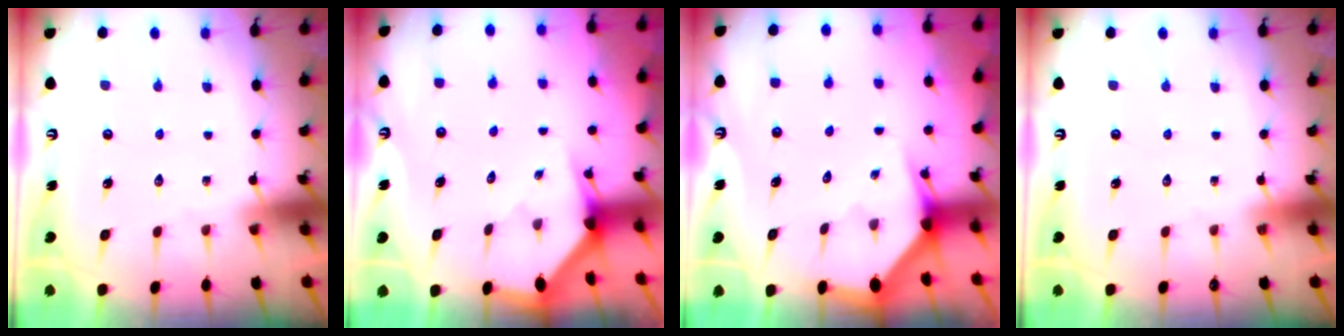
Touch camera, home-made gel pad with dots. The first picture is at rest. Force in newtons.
{"total": 2.4, "press": 2.4, "slide": 0.2}
{"total": 2.8, "press": 2.8, "slide": 0.2}
{"total": 0.0}